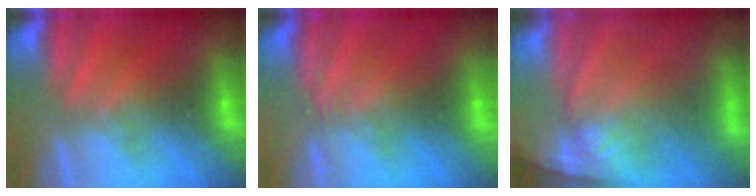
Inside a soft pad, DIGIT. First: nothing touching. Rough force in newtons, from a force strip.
{"total": 2.2}
{"total": 7.2}